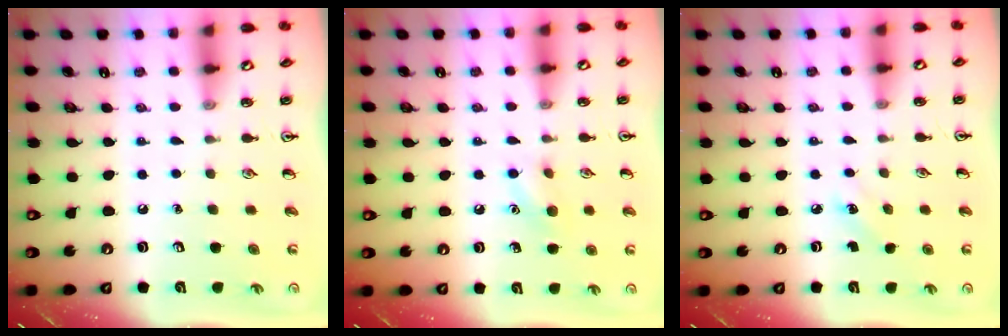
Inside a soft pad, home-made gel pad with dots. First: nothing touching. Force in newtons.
{"total": 7.9, "press": 7.6, "slide": 1.9}
{"total": 3.1, "press": 2.9, "slide": 1.1}